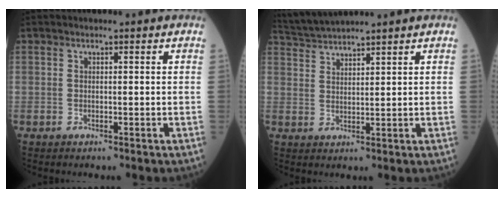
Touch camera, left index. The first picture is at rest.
{"total": 5.4, "force": [5.2, -1.0, 1.1], "torque": [-0.033, 0.020, 0.105]}